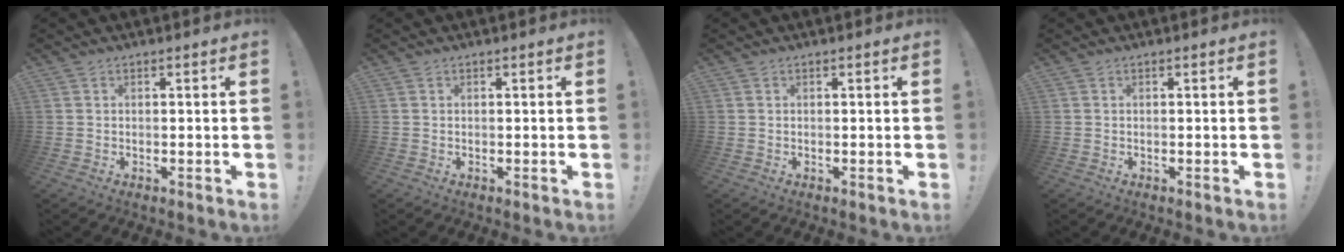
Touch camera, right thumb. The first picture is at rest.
{"total": 0.0}
{"total": 0.0}
{"total": 0.0}